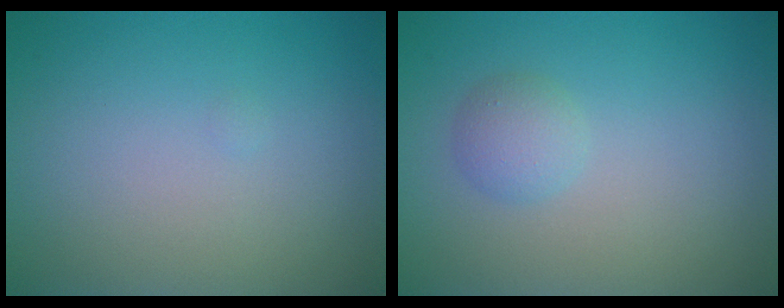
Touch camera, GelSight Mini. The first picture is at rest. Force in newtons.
{"total": 1.7, "press": 1.7, "slide": 0.1}